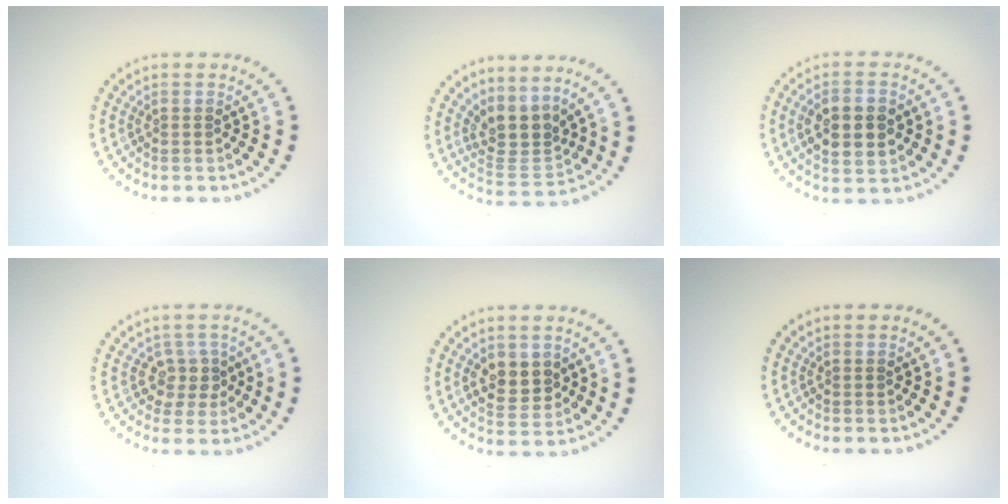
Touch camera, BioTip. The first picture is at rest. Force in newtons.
{"total": 3.4, "press": 2.4, "slide": 2.4}
{"total": 5.3, "press": 5.3, "slide": 0.3}
{"total": 2.2, "press": 1.9, "slide": 1.1}
{"total": 3.1, "press": 3.0, "slide": 0.5}
{"total": 0.0}